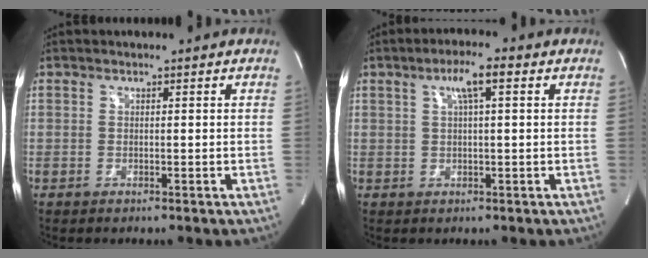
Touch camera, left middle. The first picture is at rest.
{"total": 4.6, "force": [1.8, 0.4, 4.3], "torque": [-0.077, 0.012, 0.030]}